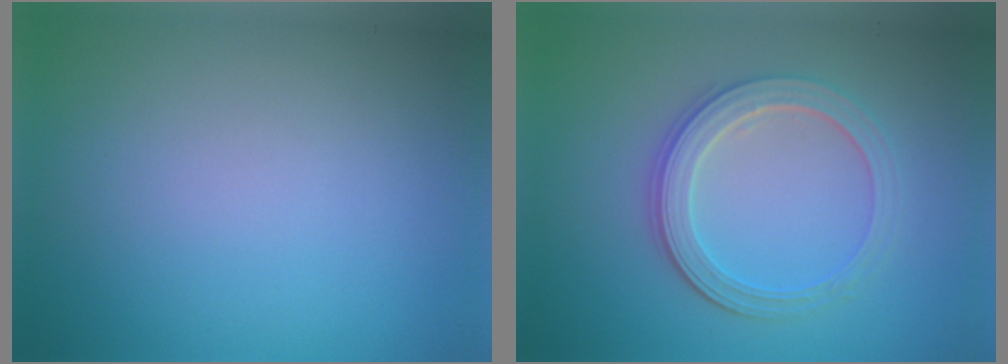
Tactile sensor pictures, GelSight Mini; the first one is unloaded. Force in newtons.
{"total": 3.9, "press": 3.4, "slide": 2.0}